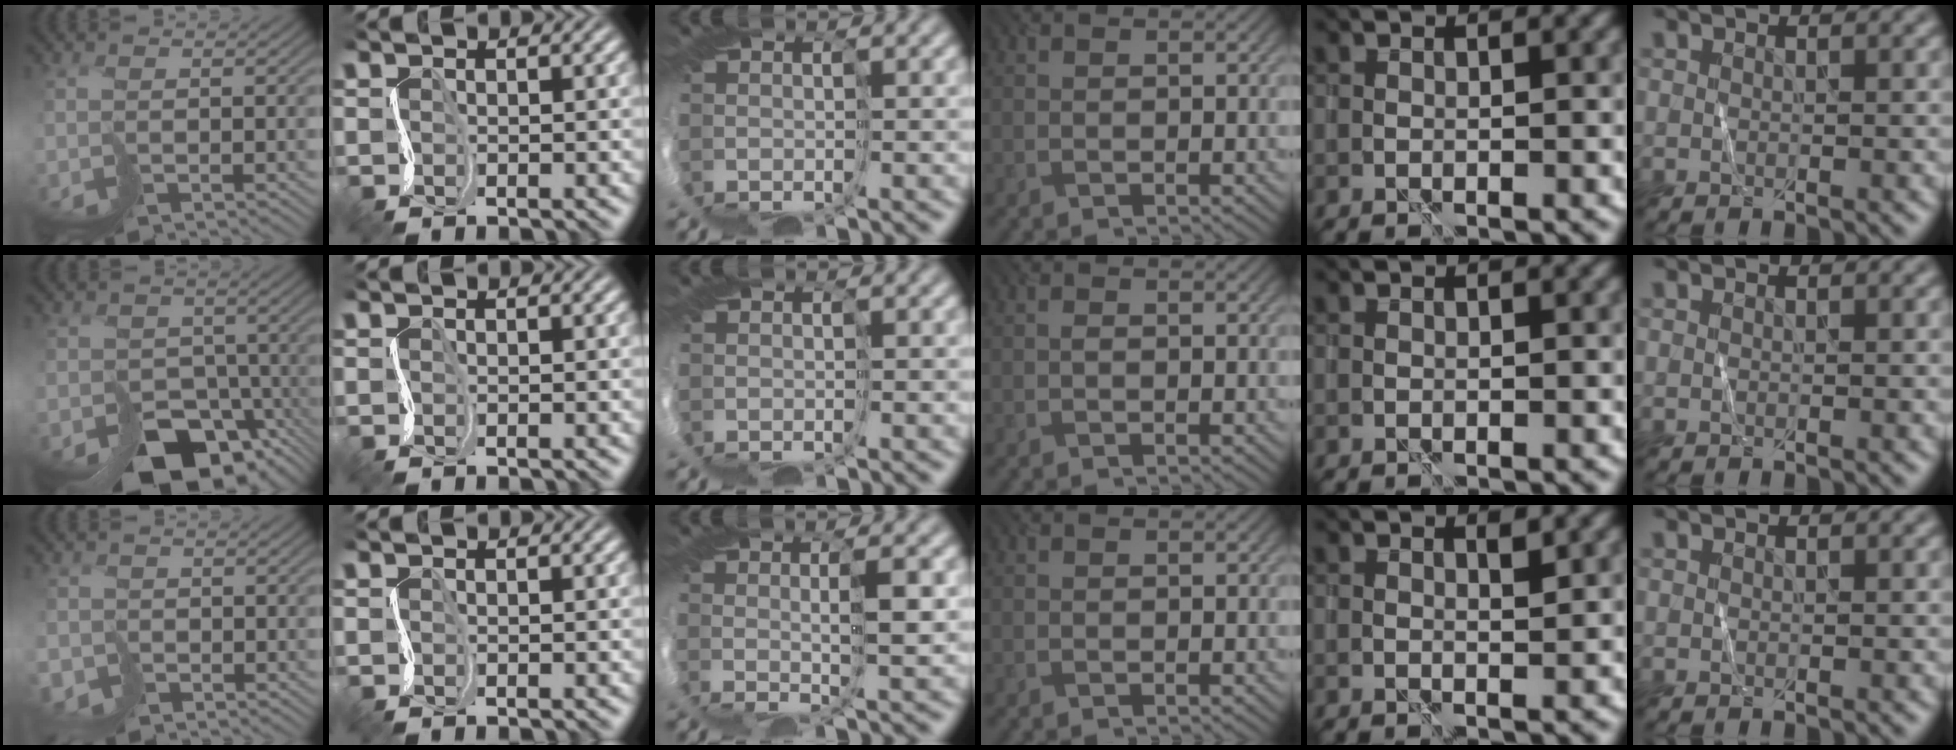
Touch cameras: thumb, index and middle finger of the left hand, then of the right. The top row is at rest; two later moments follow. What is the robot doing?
{"motion": "cut", "object": "tissue"}